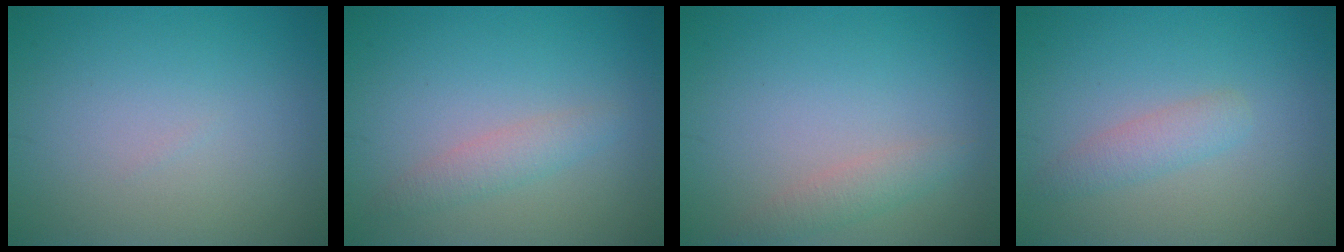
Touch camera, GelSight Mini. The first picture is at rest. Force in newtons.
{"total": 1.9, "press": 1.9, "slide": 0.1}
{"total": 1.7, "press": 1.7, "slide": 0.1}
{"total": 1.9, "press": 1.9, "slide": 0.1}